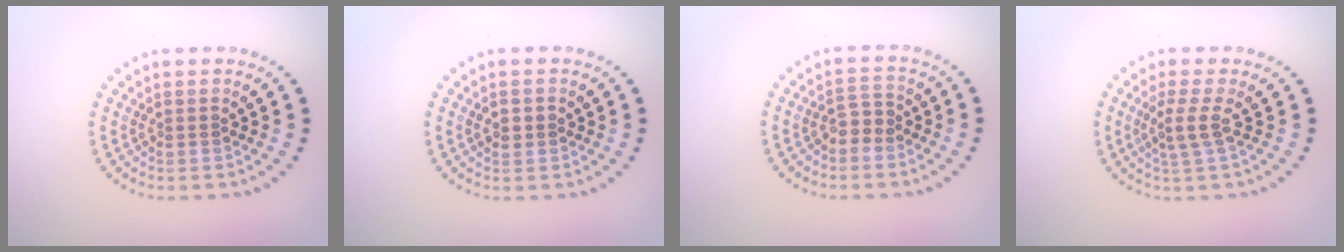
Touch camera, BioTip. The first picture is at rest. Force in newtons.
{"total": 0.8, "press": 0.8, "slide": 0.1}
{"total": 1.6, "press": 1.3, "slide": 1.0}
{"total": 2.1, "press": 1.5, "slide": 1.4}